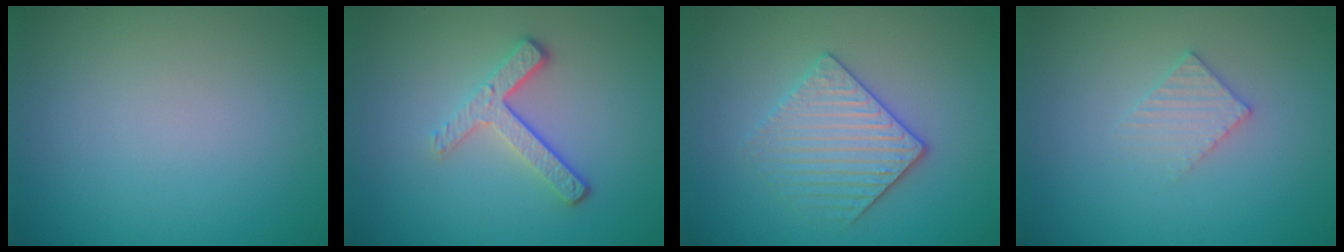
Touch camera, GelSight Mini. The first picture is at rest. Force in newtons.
{"total": 3.4, "press": 2.5, "slide": 2.3}
{"total": 3.4, "press": 3.2, "slide": 1.0}
{"total": 1.9, "press": 1.9, "slide": 0.2}